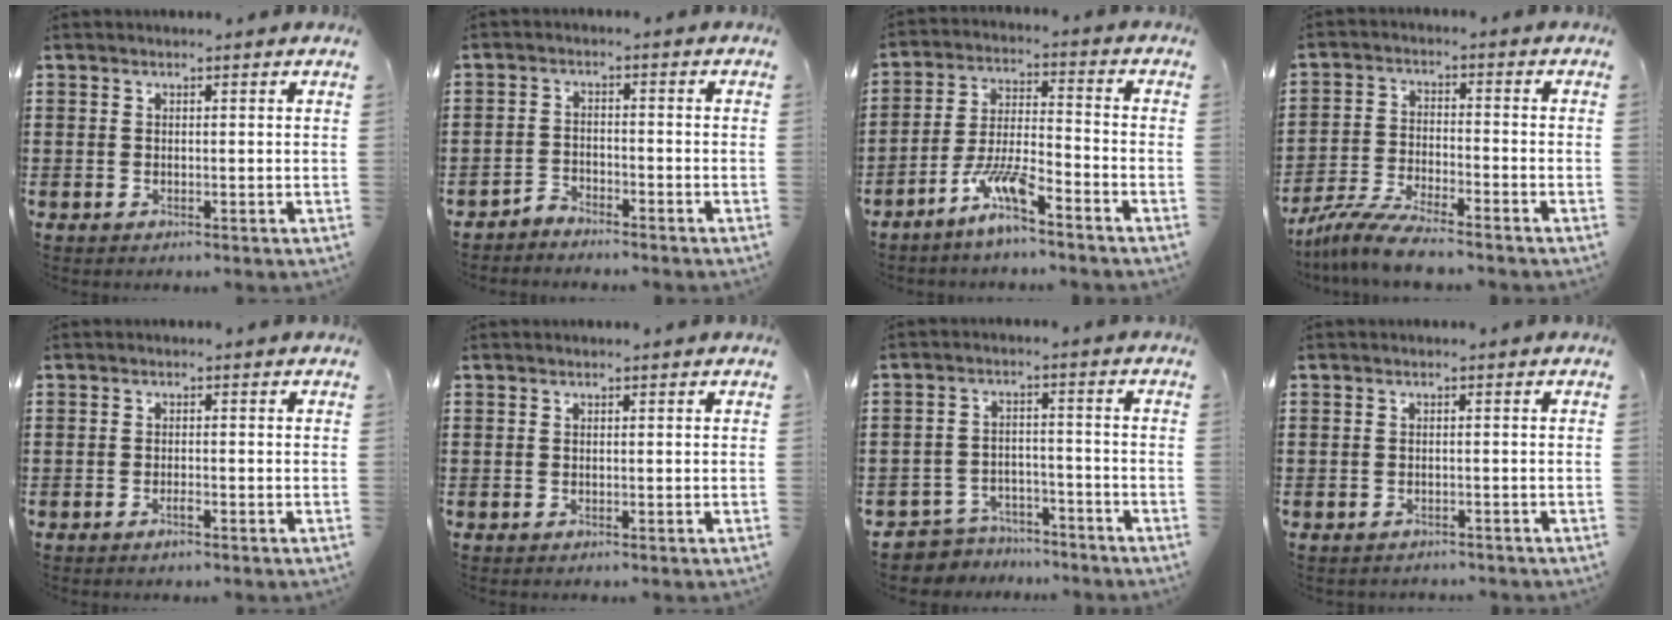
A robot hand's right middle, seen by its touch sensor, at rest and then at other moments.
{"total": 2.7, "force": [-2.7, 0.2, -0.1], "torque": [-0.007, -0.001, -0.058]}
{"total": 7.5, "force": [-5.6, 0.8, 5.0], "torque": [-0.115, -0.009, -0.110]}
{"total": 6.8, "force": [-6.2, 0.1, 2.8], "torque": [-0.069, -0.011, -0.120]}
{"total": 1.3, "force": [-0.9, 0.1, 0.9], "torque": [-0.021, -0.006, -0.014]}
{"total": 0.0}
{"total": 4.6, "force": [-4.5, 0.9, -0.2], "torque": [-0.012, 0.003, -0.098]}
{"total": 0.7, "force": [-0.7, 0.1, 0.1], "torque": [-0.004, -0.003, -0.013]}